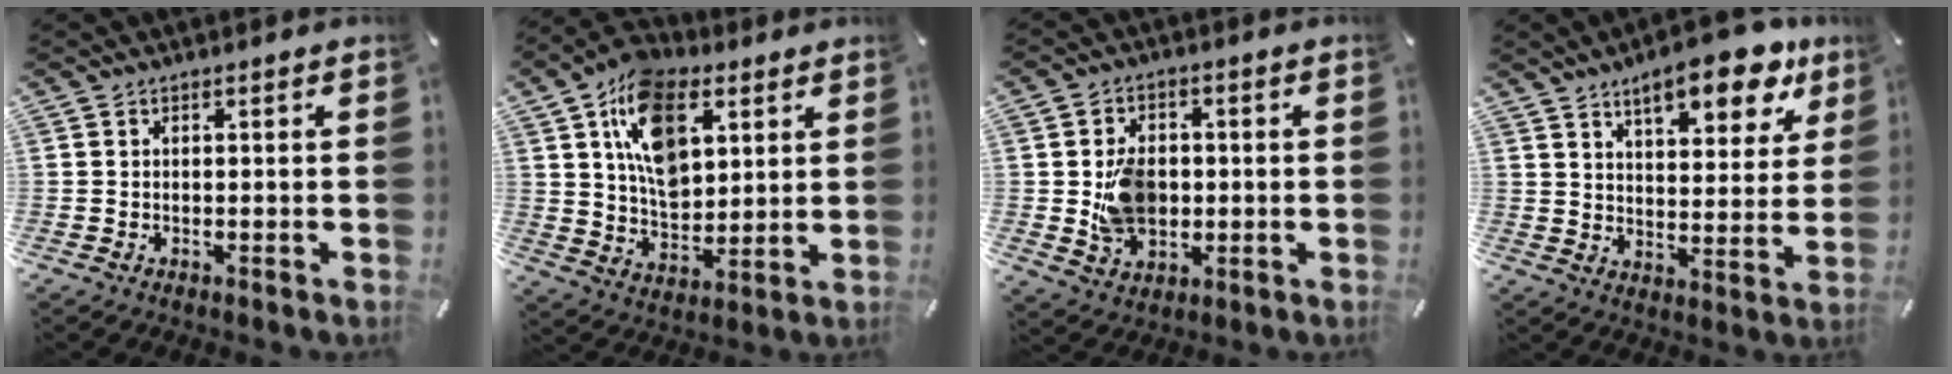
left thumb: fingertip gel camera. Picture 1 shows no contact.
{"total": 16.5, "force": [6.8, 10.6, 10.6], "torque": [-0.185, -0.004, 0.125]}
{"total": 10.3, "force": [-0.5, 8.1, 6.3], "torque": [-0.118, 0.005, -0.007]}
{"total": 14.4, "force": [9.8, 5.6, 8.9], "torque": [-0.118, -0.050, 0.162]}